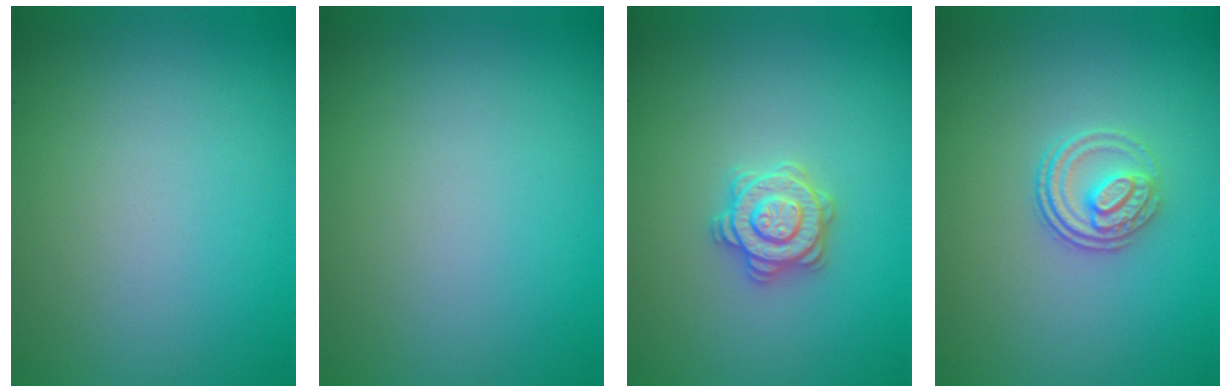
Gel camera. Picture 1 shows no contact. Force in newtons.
{"total": 0.0}
{"total": 2.9, "press": 2.8, "slide": 0.6}
{"total": 2.5, "press": 2.0, "slide": 1.5}